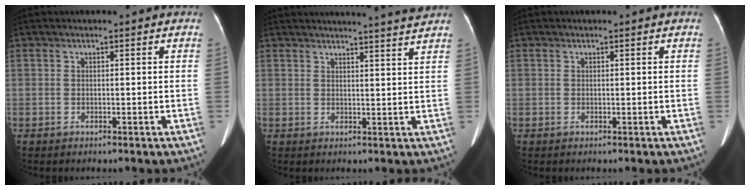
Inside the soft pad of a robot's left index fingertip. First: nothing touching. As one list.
[{"total": 8.3, "force": [7.9, -1.4, 2.2], "torque": [-0.028, -0.011, 0.087]}, {"total": 0.0}]